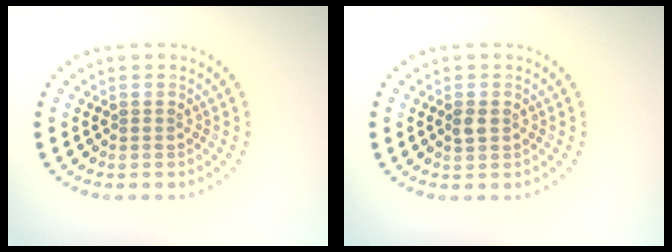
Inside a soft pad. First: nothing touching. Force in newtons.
{"total": 1.4, "press": 1.4, "slide": 0.1}